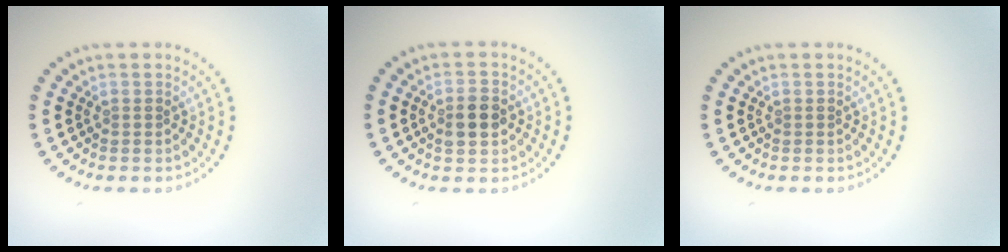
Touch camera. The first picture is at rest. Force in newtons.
{"total": 2.8, "press": 2.8, "slide": 0.0}
{"total": 0.0}